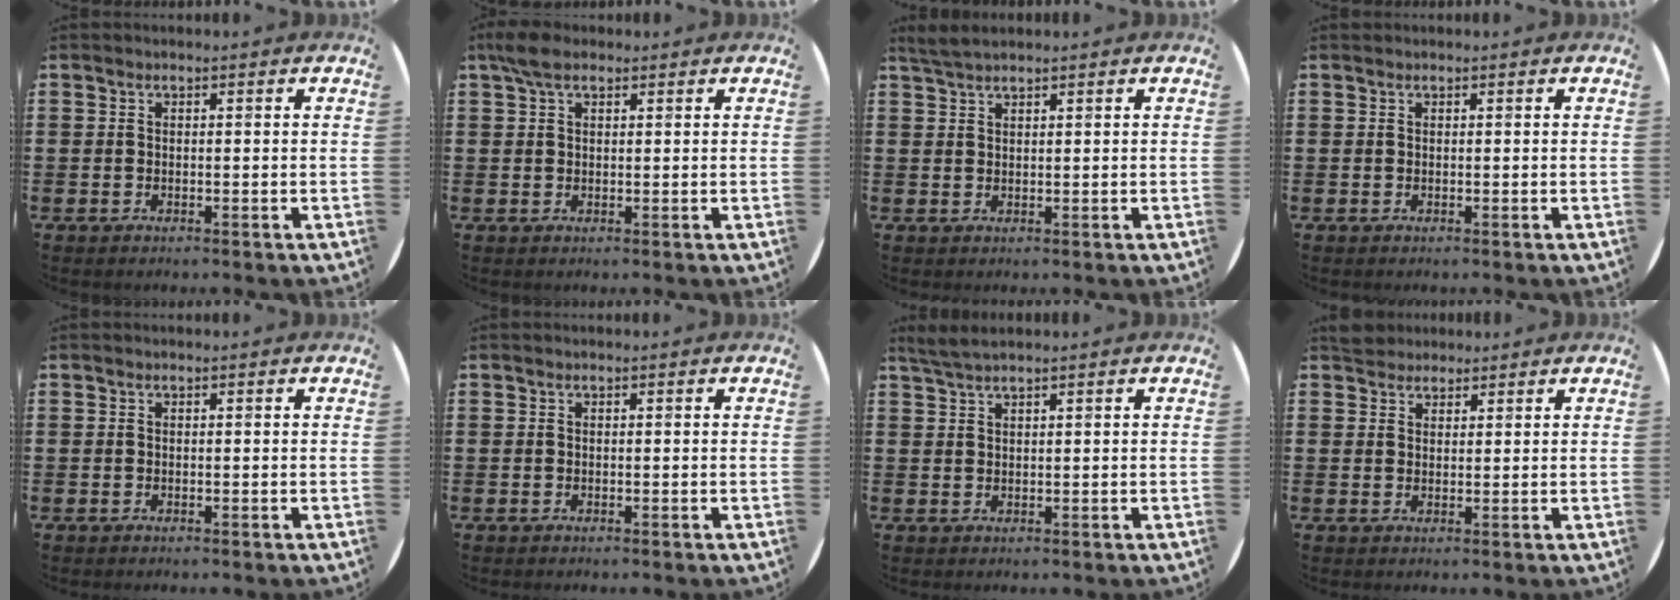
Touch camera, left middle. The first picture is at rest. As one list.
[{"total": 3.4, "force": [2.3, 1.6, 2.1], "torque": [-0.038, 0.007, 0.040]}, {"total": 2.2, "force": [2.0, 0.2, 0.8], "torque": [-0.018, 0.004, 0.038]}, {"total": 0.0}, {"total": 0.0}, {"total": 0.0}, {"total": 2.1, "force": [1.8, -0.1, 1.0], "torque": [-0.020, 0.003, 0.034]}, {"total": 2.8, "force": [2.6, 1.0, 0.1], "torque": [0.001, -0.001, 0.050]}]